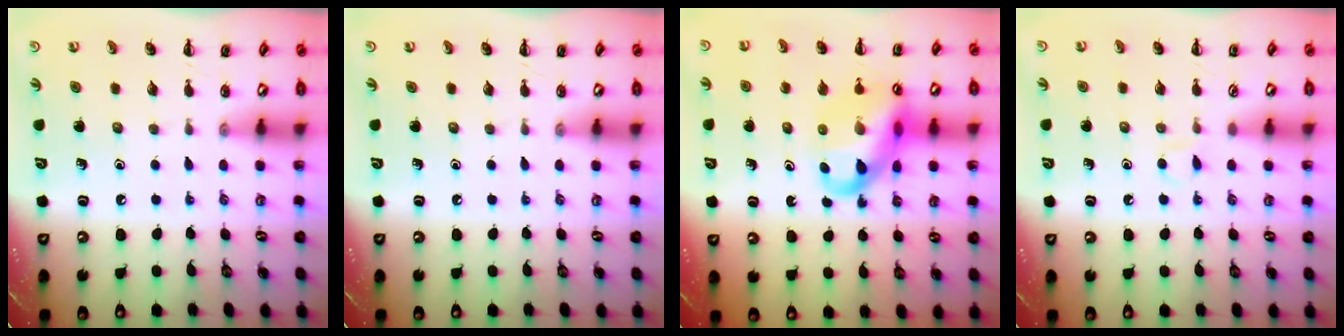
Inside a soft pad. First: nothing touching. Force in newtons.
{"total": 0.0}
{"total": 15.2, "press": 14.8, "slide": 3.0}
{"total": 2.9, "press": 2.7, "slide": 0.9}